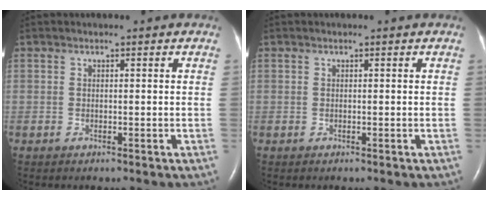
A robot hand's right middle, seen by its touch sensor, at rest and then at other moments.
{"total": 0.0}